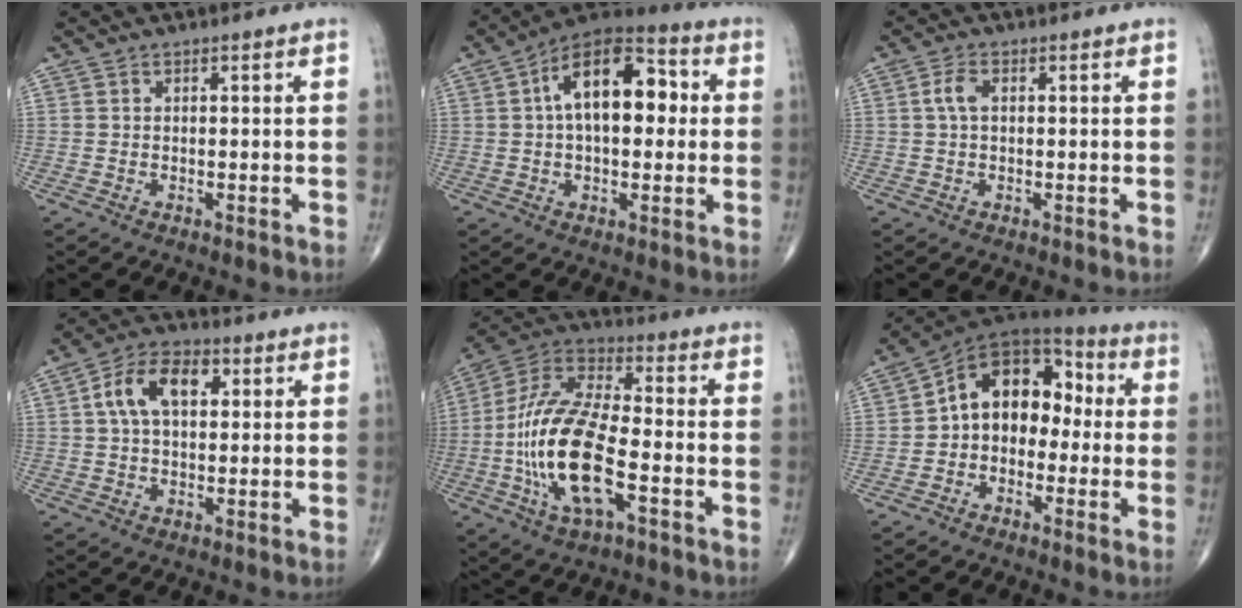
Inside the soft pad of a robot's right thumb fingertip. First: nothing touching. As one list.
[{"total": 16.0, "force": [2.6, 8.6, 13.2], "torque": [-0.190, 0.034, 0.031]}, {"total": 2.8, "force": [0.4, 1.4, 2.3], "torque": [-0.053, 0.008, 0.006]}, {"total": 10.4, "force": [2.6, 6.2, 8.0], "torque": [-0.132, 0.020, 0.038]}, {"total": 20.1, "force": [-4.8, 8.1, 17.7], "torque": [-0.363, 0.027, -0.088]}, {"total": 13.6, "force": [-0.2, 9.7, 9.5], "torque": [-0.106, 0.054, -0.020]}]